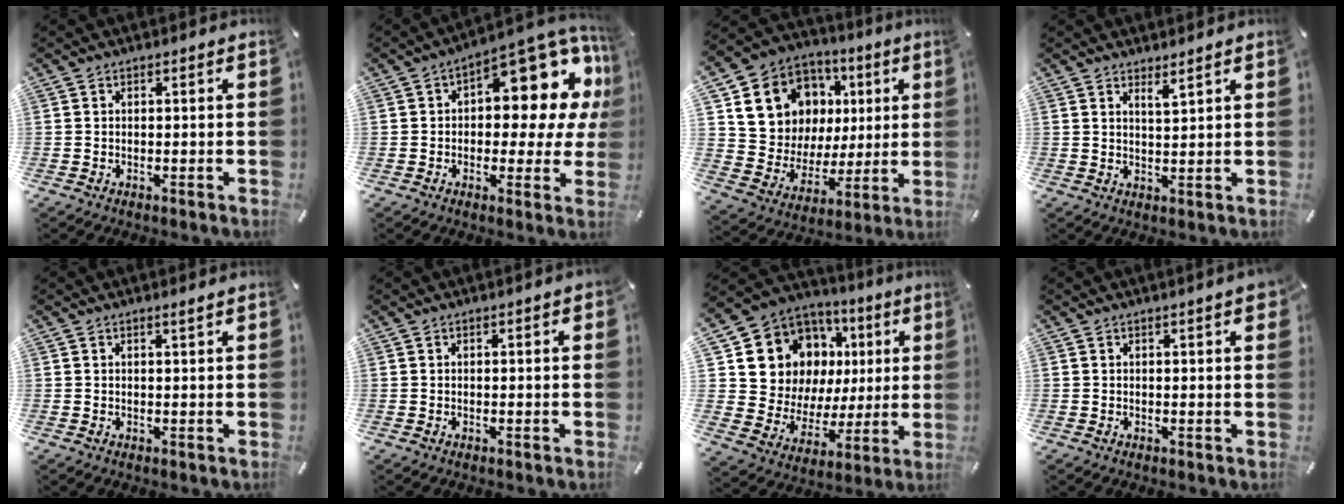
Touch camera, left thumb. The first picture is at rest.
{"total": 14.6, "force": [7.1, 6.9, 10.7], "torque": [-0.119, -0.074, 0.112]}
{"total": 13.1, "force": [5.0, 11.6, 3.4], "torque": [-0.060, -0.042, 0.109]}
{"total": 2.6, "force": [2.4, -0.3, 0.9], "torque": [-0.020, -0.011, 0.043]}
{"total": 1.1, "force": [0.7, 0.0, 0.8], "torque": [-0.015, 0.000, 0.012]}
{"total": 0.9, "force": [0.1, 0.1, 0.9], "torque": [-0.016, 0.001, 0.001]}
{"total": 14.2, "force": [6.4, 11.6, 5.1], "torque": [-0.103, -0.050, 0.134]}
{"total": 2.3, "force": [1.0, 0.4, 2.1], "torque": [-0.033, 0.000, 0.014]}